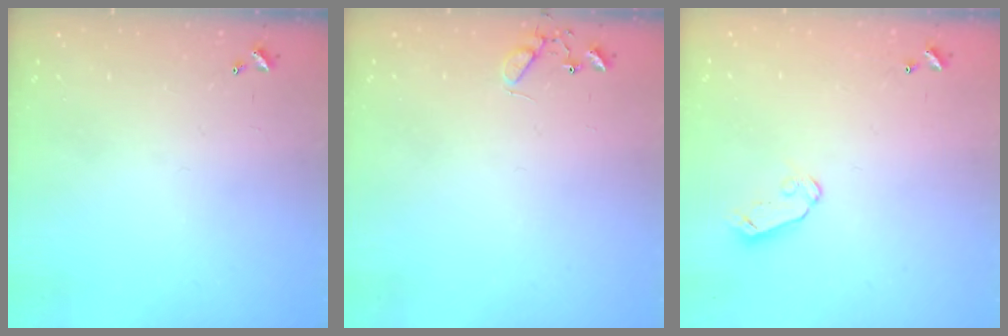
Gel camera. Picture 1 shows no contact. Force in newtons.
{"total": 6.1, "press": 6.1, "slide": 0.5}
{"total": 5.4, "press": 5.4, "slide": 0.5}